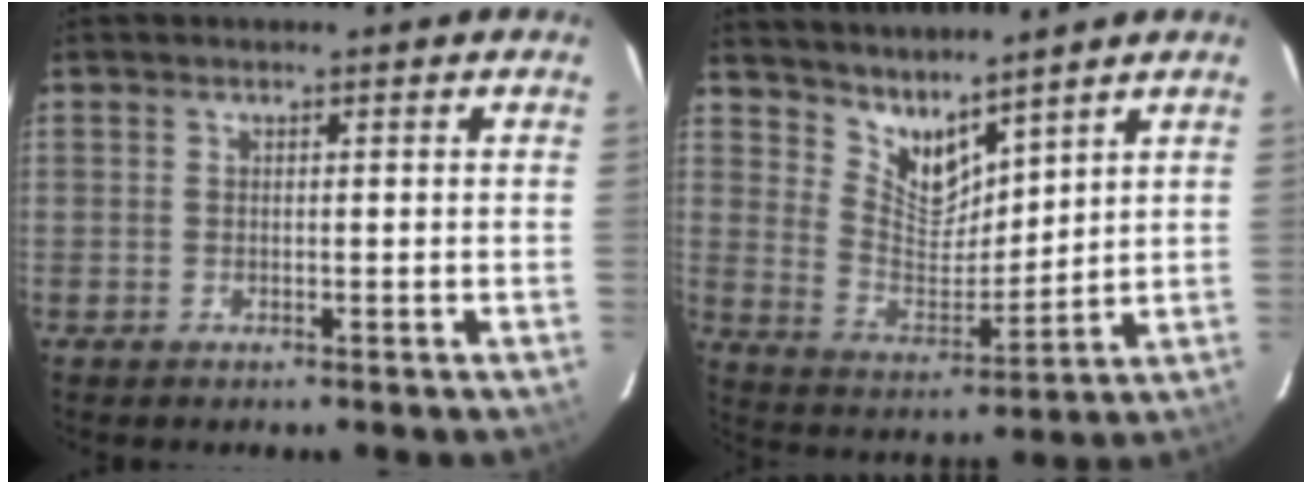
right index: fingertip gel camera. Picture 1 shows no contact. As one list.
[{"total": 9.0, "force": [7.7, 3.3, 3.3], "torque": [-0.062, -0.005, 0.155]}]